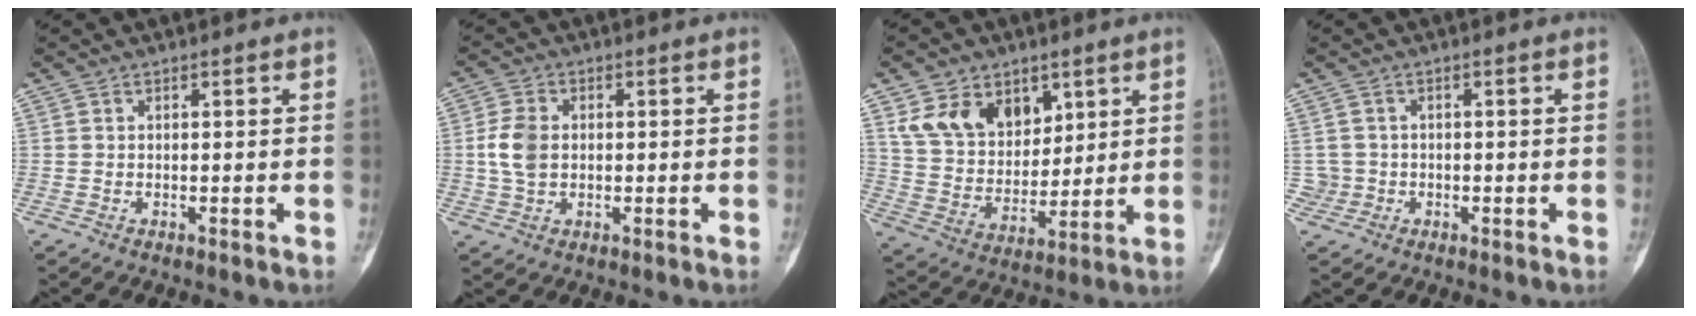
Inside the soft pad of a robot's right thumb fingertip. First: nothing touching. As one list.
[{"total": 5.8, "force": [0.1, 4.1, 4.1], "torque": [-0.083, 0.007, -0.001]}, {"total": 13.6, "force": [6.9, 9.5, 6.9], "torque": [-0.088, -0.035, 0.141]}, {"total": 2.5, "force": [-0.5, 2.4, -0.2], "torque": [0.017, 0.009, -0.013]}]